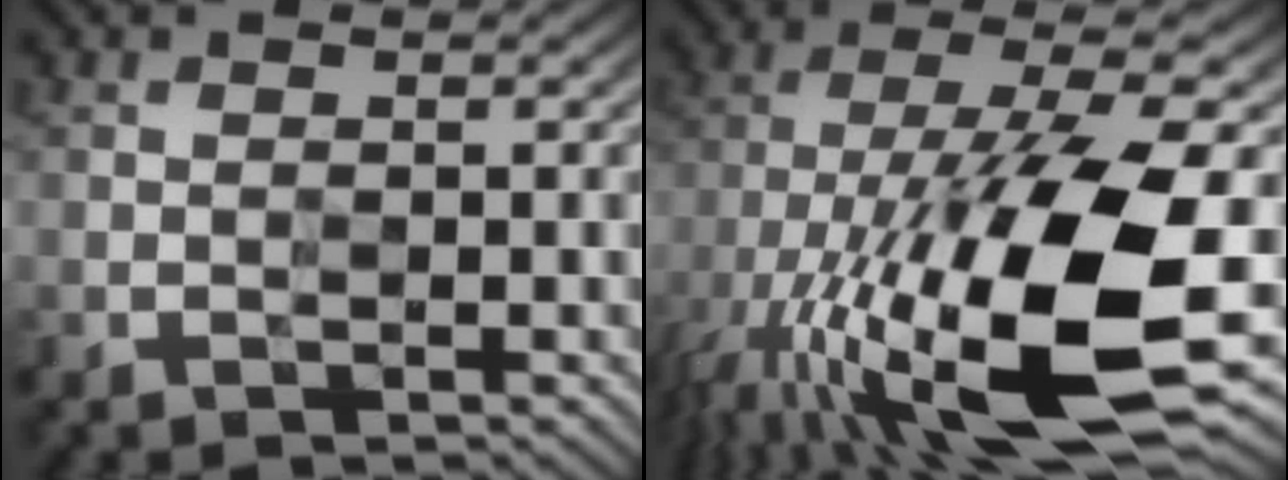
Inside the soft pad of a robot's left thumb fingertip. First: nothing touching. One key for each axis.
{"total": 17.4, "fx": -7.1, "fy": 5.9, "fz": 14.8, "tx": -0.269, "ty": 0.003, "tz": -0.134}